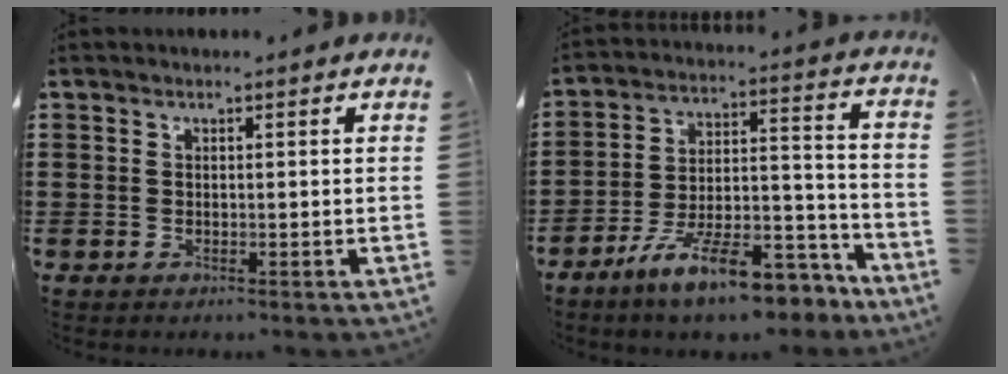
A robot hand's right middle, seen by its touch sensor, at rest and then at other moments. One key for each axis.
{"total": 13.9, "fx": -10.7, "fy": 2.8, "fz": 8.4, "tx": -0.141, "ty": 0.041, "tz": -0.193}